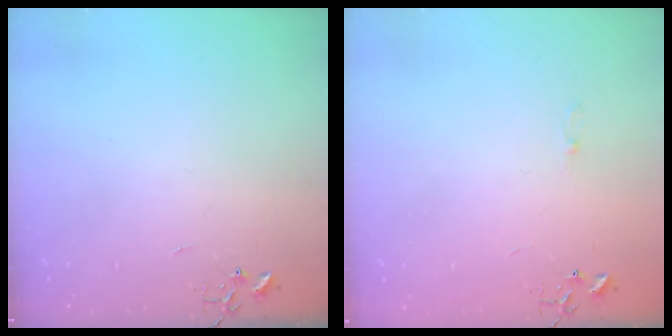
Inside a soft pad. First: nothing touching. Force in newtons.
{"total": 3.1, "press": 3.0, "slide": 0.5}